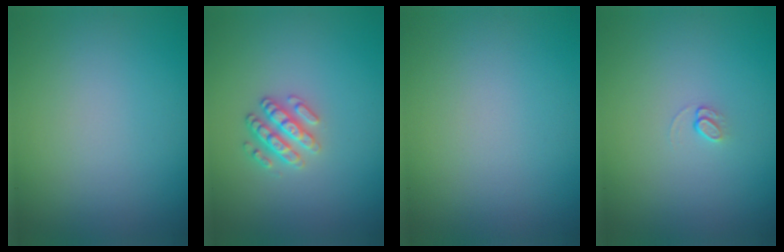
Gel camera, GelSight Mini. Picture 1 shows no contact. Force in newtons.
{"total": 2.5, "press": 2.4, "slide": 0.6}
{"total": 0.0}
{"total": 0.8, "press": 0.5, "slide": 0.7}